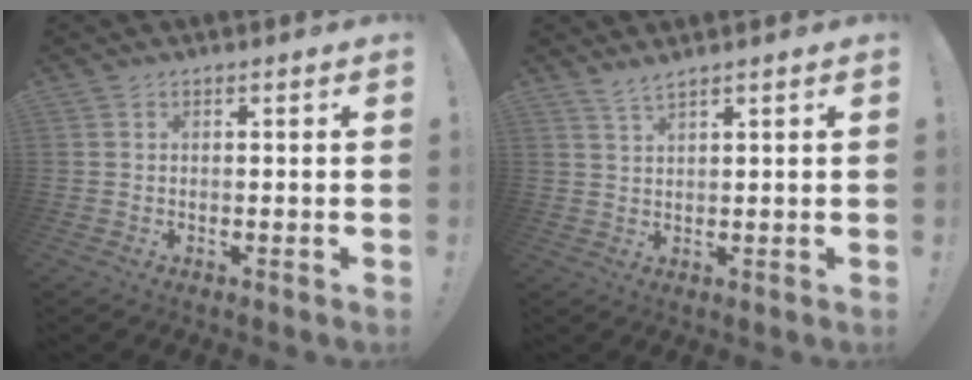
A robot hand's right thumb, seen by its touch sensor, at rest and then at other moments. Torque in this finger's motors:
{"motor_torque": [-0.51, 0.37, -0.17, 0.18, 0.00]}